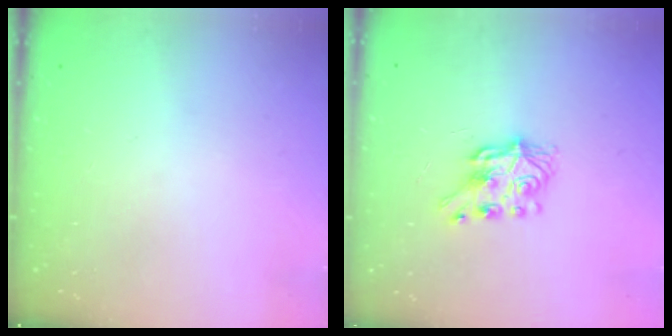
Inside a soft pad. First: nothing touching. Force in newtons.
{"total": 7.2, "press": 7.2, "slide": 0.4}